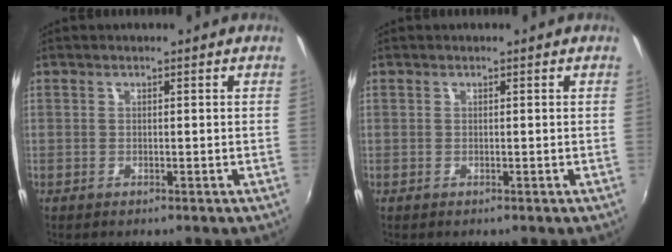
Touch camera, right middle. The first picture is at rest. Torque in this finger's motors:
{"motor_torque": [0.07, -0.07, 0.05, 0.00]}